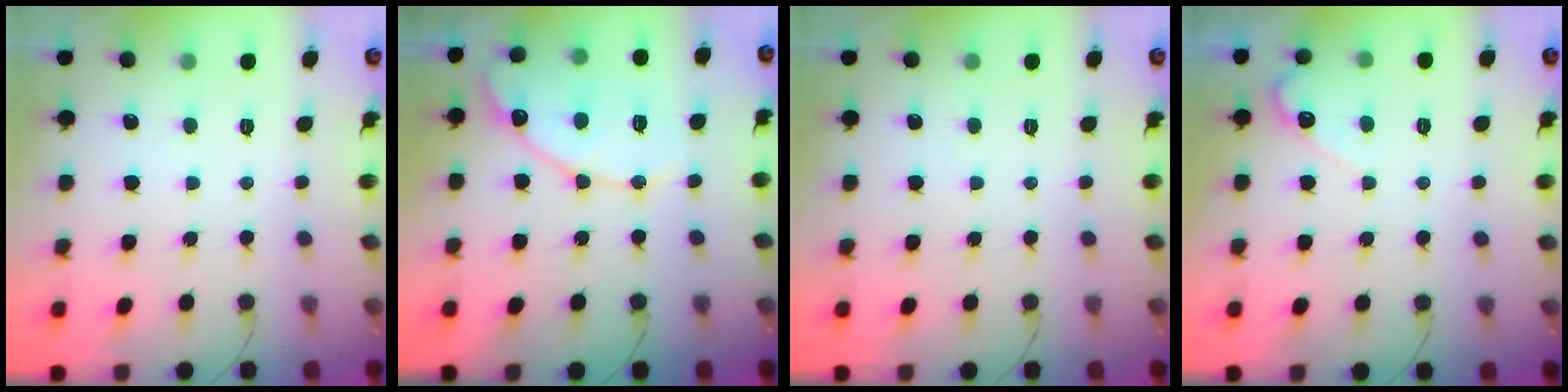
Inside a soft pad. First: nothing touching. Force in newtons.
{"total": 14.0, "press": 13.9, "slide": 1.2}
{"total": 0.0}
{"total": 3.0, "press": 3.0, "slide": 0.2}